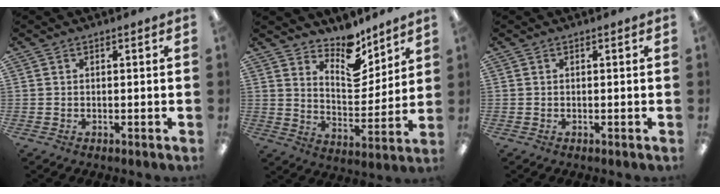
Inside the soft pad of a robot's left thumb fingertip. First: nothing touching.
{"total": 11.5, "force": [9.5, 4.9, 4.3], "torque": [-0.062, -0.071, 0.174]}
{"total": 0.0}